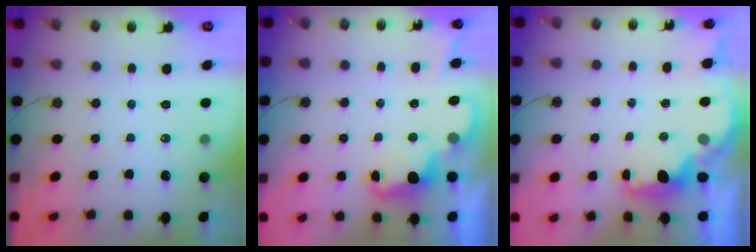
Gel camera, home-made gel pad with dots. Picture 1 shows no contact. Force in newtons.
{"total": 2.3, "press": 2.3, "slide": 0.5}
{"total": 2.2, "press": 2.0, "slide": 0.8}